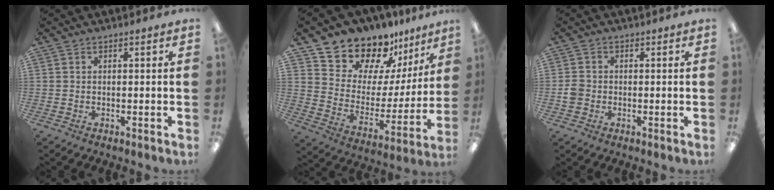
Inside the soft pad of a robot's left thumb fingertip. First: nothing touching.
{"total": 14.6, "force": [13.2, 6.2, 1.1], "torque": [-0.049, -0.128, 0.245]}
{"total": 2.6, "force": [-0.7, 2.4, 0.8], "torque": [-0.013, 0.004, -0.014]}